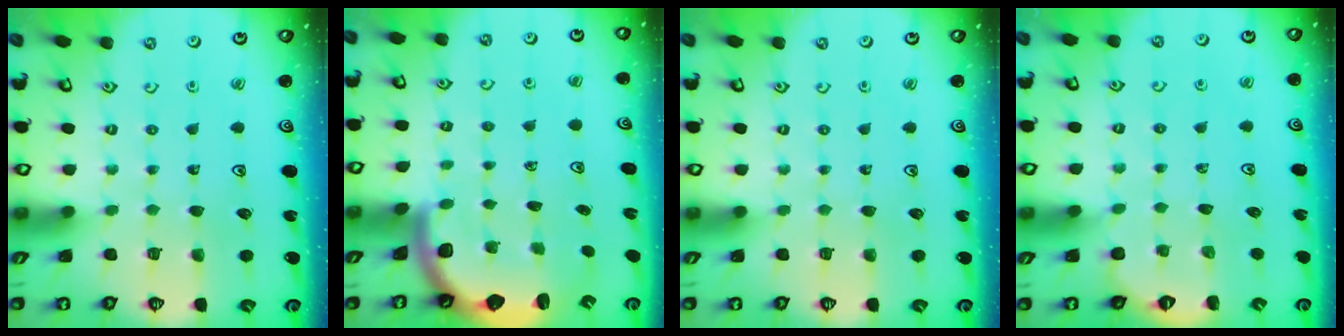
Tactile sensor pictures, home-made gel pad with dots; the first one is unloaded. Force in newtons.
{"total": 2.7, "press": 2.6, "slide": 0.5}
{"total": 0.0}
{"total": 2.6, "press": 1.9, "slide": 1.9}